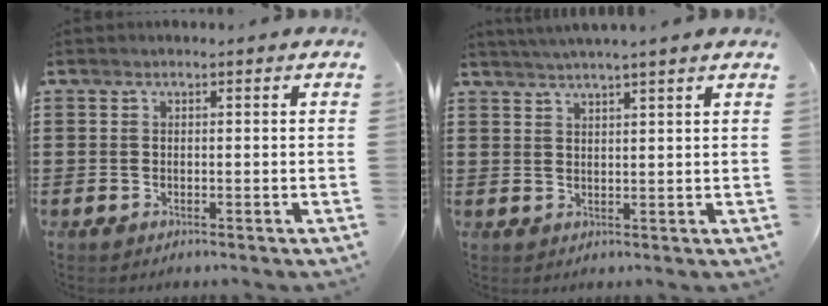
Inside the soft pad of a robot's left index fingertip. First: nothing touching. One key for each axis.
{"total": 2.5, "fx": 2.3, "fy": -0.8, "fz": 0.7, "tx": -0.017, "ty": -0.004, "tz": 0.043}